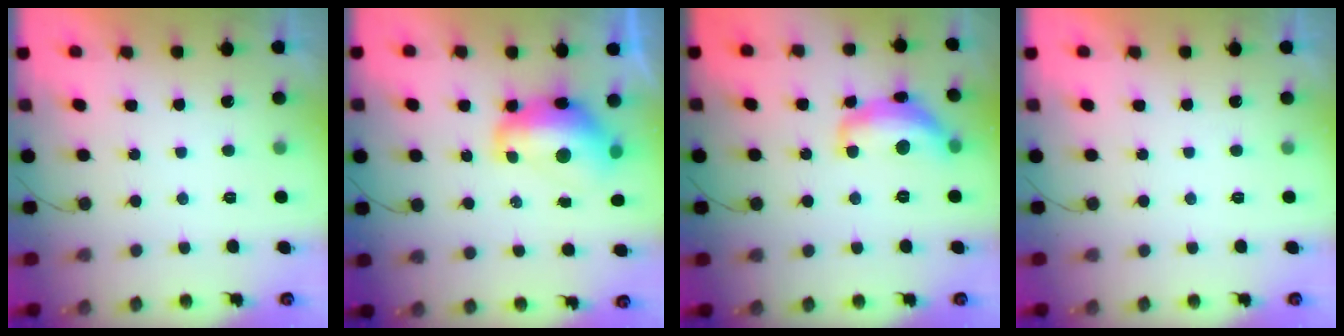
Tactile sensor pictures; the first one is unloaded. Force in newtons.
{"total": 12.5, "press": 12.5, "slide": 1.2}
{"total": 13.7, "press": 13.7, "slide": 0.9}
{"total": 0.0}